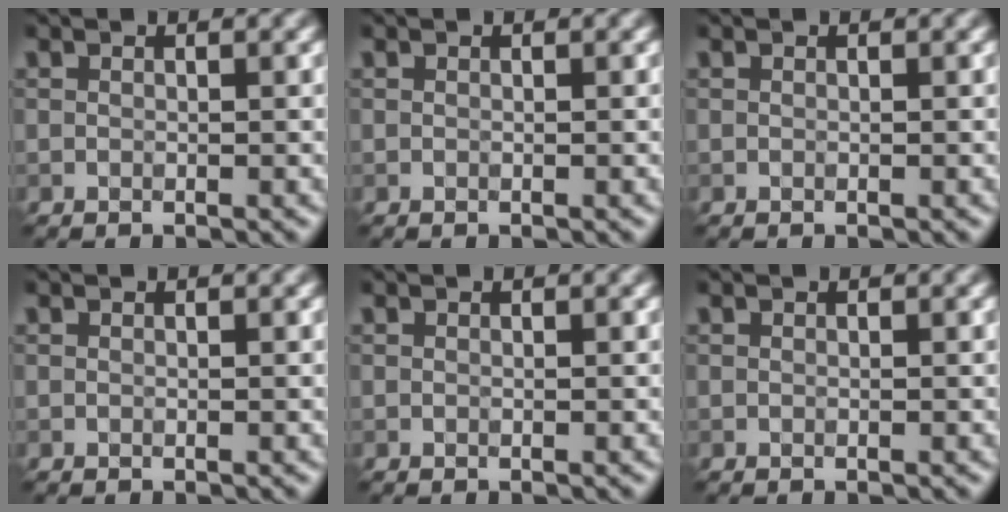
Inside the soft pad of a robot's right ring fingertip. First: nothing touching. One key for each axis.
{"total": 0.0}
{"total": 0.0}
{"total": 0.0}
{"total": 0.0}
{"total": 0.0}